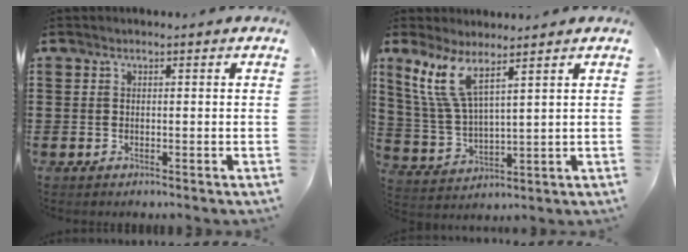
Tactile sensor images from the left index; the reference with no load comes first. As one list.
[{"total": 8.6, "force": [5.7, 2.1, 6.0], "torque": [-0.150, -0.012, 0.101]}]